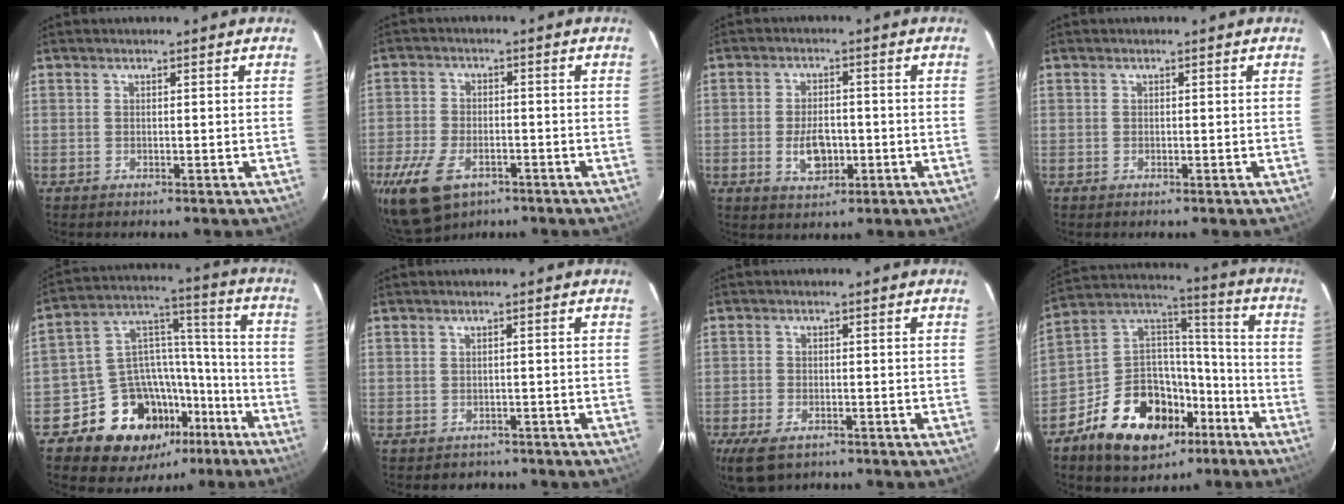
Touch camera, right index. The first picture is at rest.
{"total": 11.7, "force": [-6.8, 6.6, 6.9], "torque": [-0.166, -0.020, -0.120]}
{"total": 6.4, "force": [-1.7, 3.7, 4.9], "torque": [-0.093, 0.001, -0.022]}
{"total": 0.0}
{"total": 17.8, "force": [-10.7, 12.6, 6.7], "torque": [-0.133, 0.073, -0.146]}
{"total": 4.2, "force": [-2.3, 3.5, 0.1], "torque": [-0.008, 0.020, -0.023]}
{"total": 6.9, "force": [-4.4, 3.7, 3.8], "torque": [-0.096, -0.020, -0.079]}
{"total": 21.0, "force": [-11.0, 13.4, 11.9], "torque": [-0.245, 0.046, -0.163]}